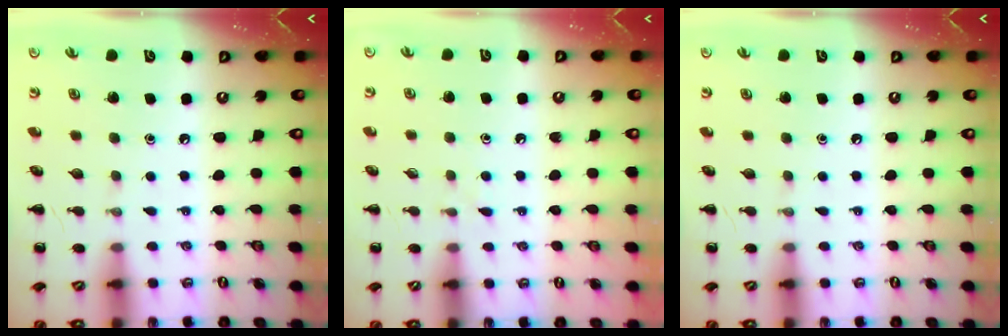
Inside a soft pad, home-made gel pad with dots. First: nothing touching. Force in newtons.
{"total": 3.6, "press": 3.2, "slide": 1.8}
{"total": 0.0}